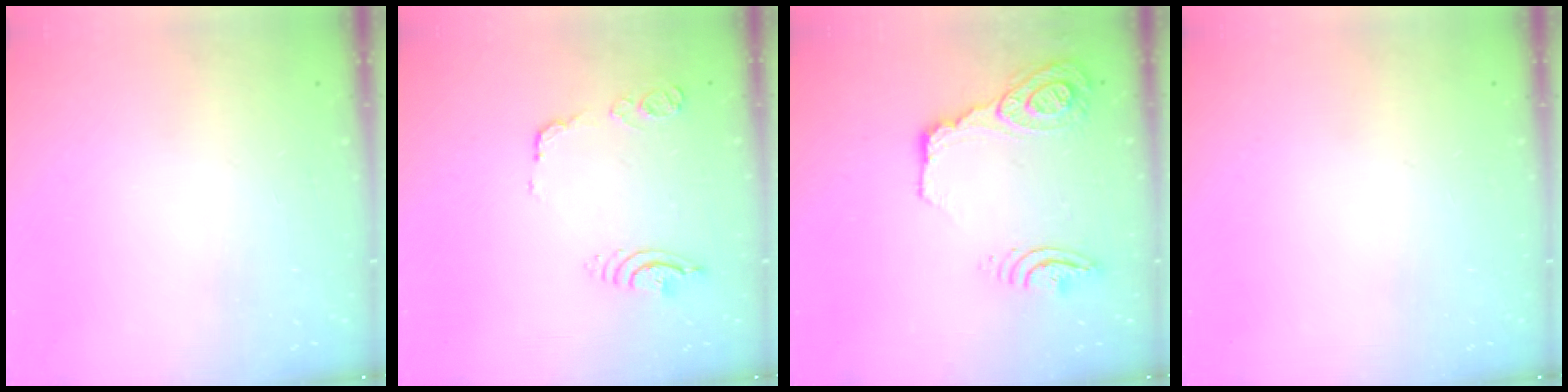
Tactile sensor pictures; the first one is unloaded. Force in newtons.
{"total": 10.8, "press": 10.7, "slide": 1.4}
{"total": 30.8, "press": 21.2, "slide": 22.4}
{"total": 0.0}